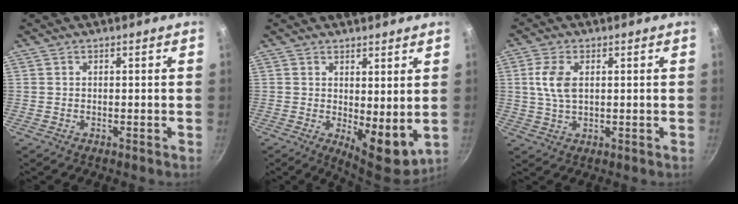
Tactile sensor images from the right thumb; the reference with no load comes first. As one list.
[{"total": 8.2, "force": [0.9, 3.7, 7.2], "torque": [-0.084, -0.019, 0.024]}, {"total": 6.0, "force": [1.2, 3.3, 4.8], "torque": [-0.097, 0.001, 0.023]}]